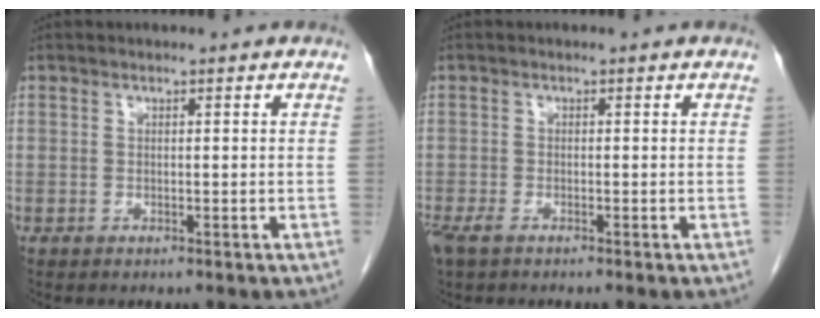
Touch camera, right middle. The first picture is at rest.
{"total": 2.8, "force": [-2.0, 0.8, 1.7], "torque": [-0.040, -0.007, -0.037]}